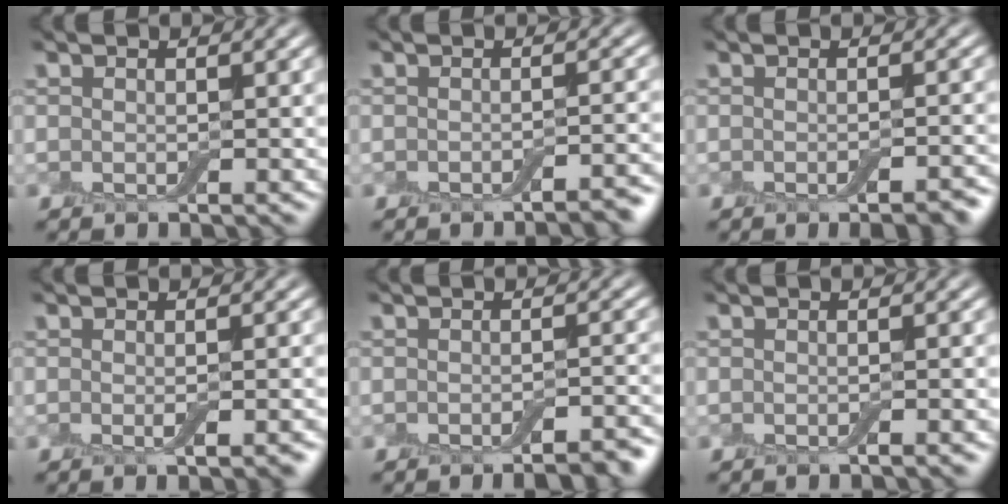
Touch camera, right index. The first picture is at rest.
{"total": 2.3, "force": [-1.6, 0.5, 1.5], "torque": [-0.014, 0.003, -0.026]}
{"total": 2.8, "force": [-1.4, 0.8, 2.3], "torque": [-0.026, -0.002, -0.017]}
{"total": 2.3, "force": [-0.7, 0.6, 2.1], "torque": [-0.024, -0.001, -0.010]}
{"total": 3.0, "force": [-2.0, 0.7, 2.1], "torque": [-0.026, -0.001, -0.027]}
{"total": 1.1, "force": [-0.6, 0.2, 1.0], "torque": [-0.010, 0.000, -0.010]}